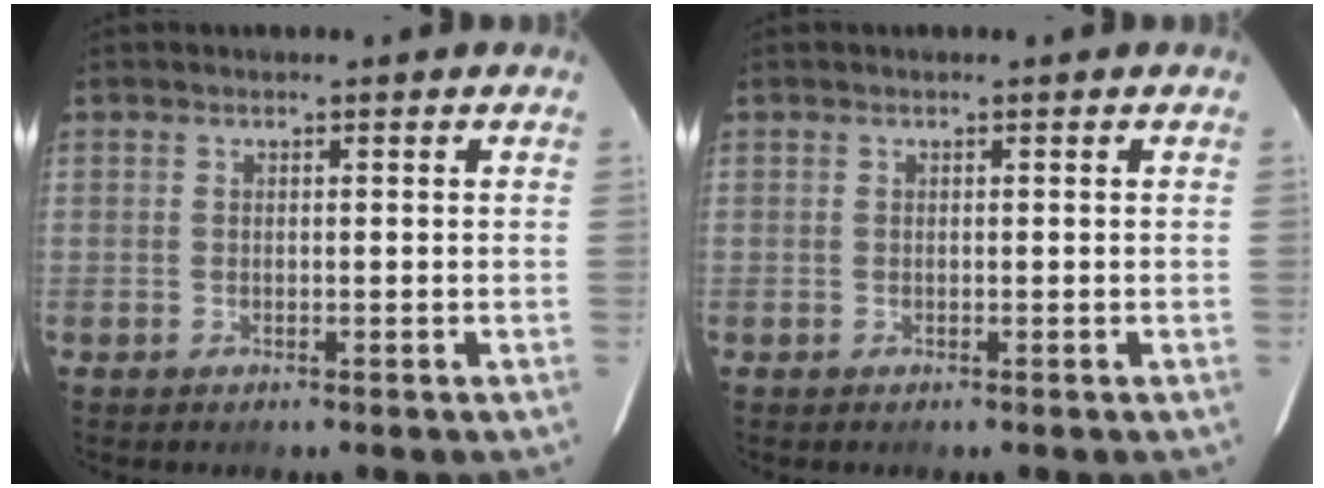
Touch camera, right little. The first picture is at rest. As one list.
[{"total": 0.0}]